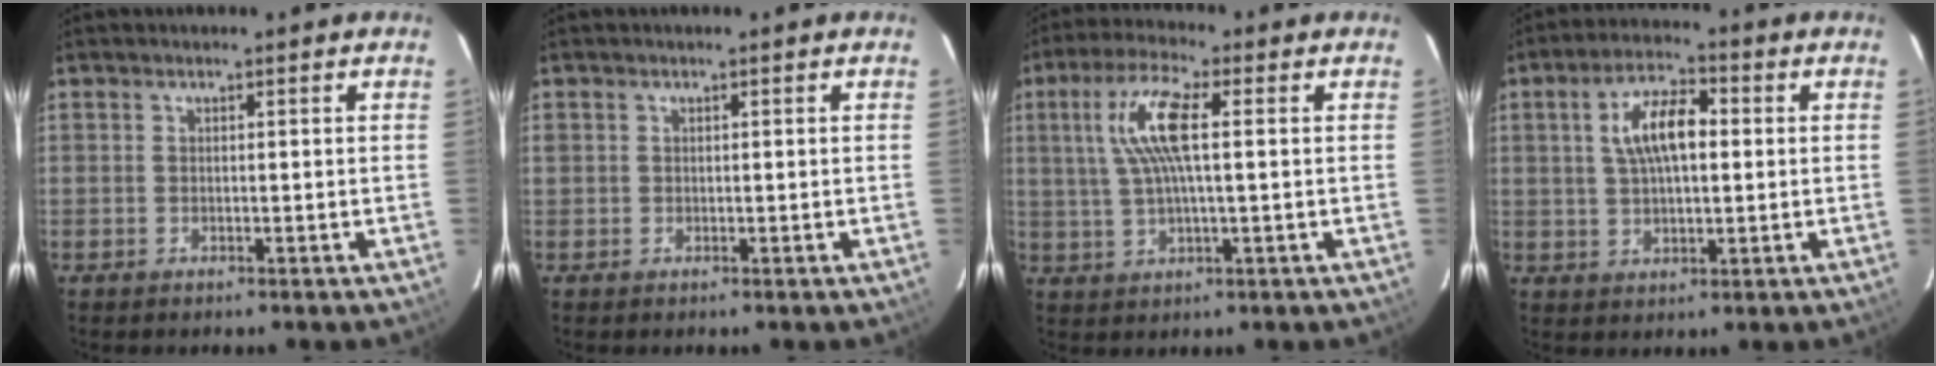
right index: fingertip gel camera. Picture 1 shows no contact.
{"total": 0.5, "force": [0.1, 0.5, 0.1], "torque": [-0.001, 0.002, -0.001]}
{"total": 10.0, "force": [2.0, 2.1, 9.5], "torque": [-0.188, 0.012, 0.041]}
{"total": 9.1, "force": [1.7, 4.1, 7.9], "torque": [-0.148, 0.019, 0.031]}